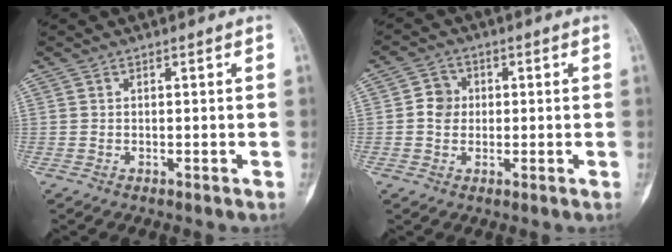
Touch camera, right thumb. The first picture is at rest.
{"total": 4.1, "force": [0.1, 3.7, 1.8], "torque": [-0.011, 0.006, -0.005]}